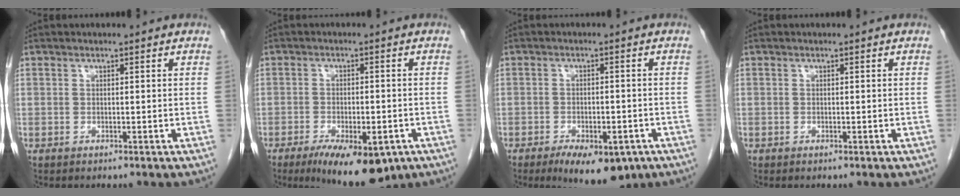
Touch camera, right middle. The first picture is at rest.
{"total": 11.9, "force": [-7.2, 4.4, 8.4], "torque": [-0.124, -0.011, -0.103]}
{"total": 9.8, "force": [-6.3, 4.1, 6.3], "torque": [-0.083, -0.005, -0.088]}
{"total": 0.0}